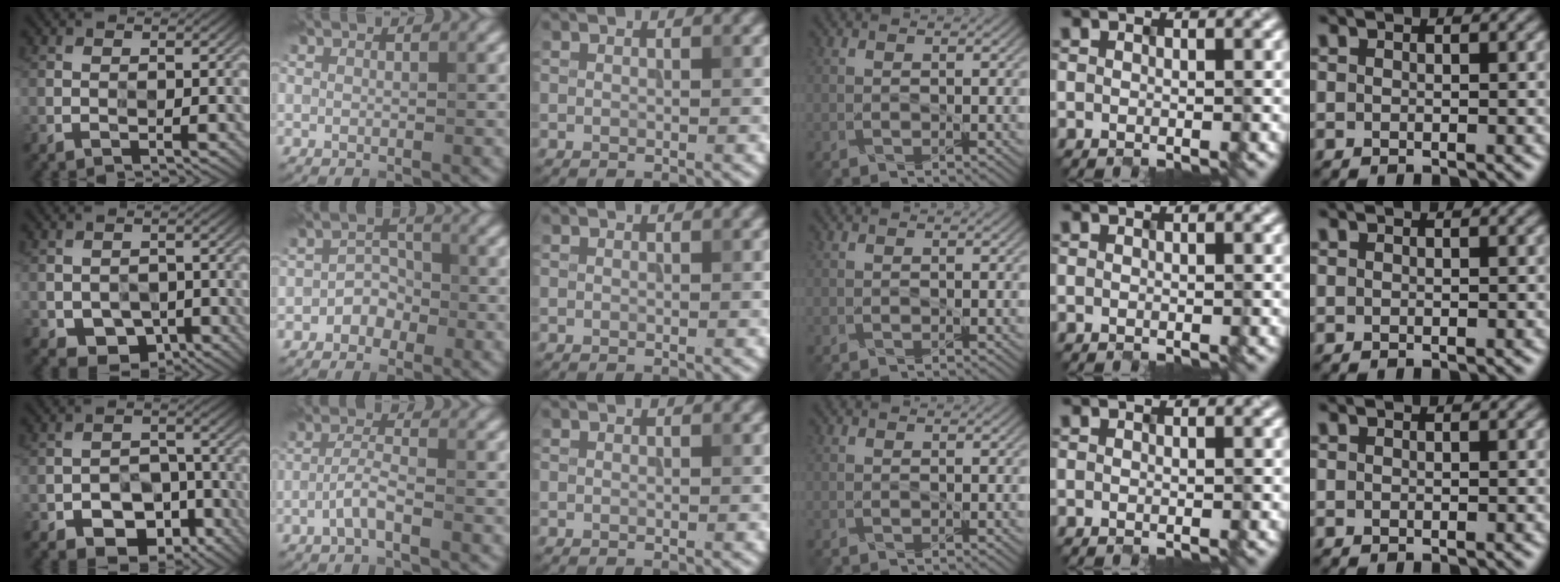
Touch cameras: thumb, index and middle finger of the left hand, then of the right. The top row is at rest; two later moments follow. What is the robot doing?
{"motion": "extract", "object": "file holder"}